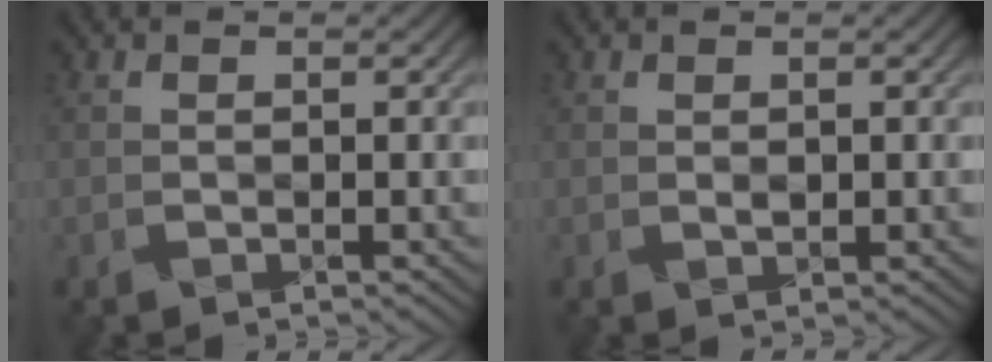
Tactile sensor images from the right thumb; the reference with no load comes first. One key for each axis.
{"total": 0.6, "fx": 0.3, "fy": 0.5, "fz": 0.4, "tx": -0.006, "ty": -0.001, "tz": 0.007}